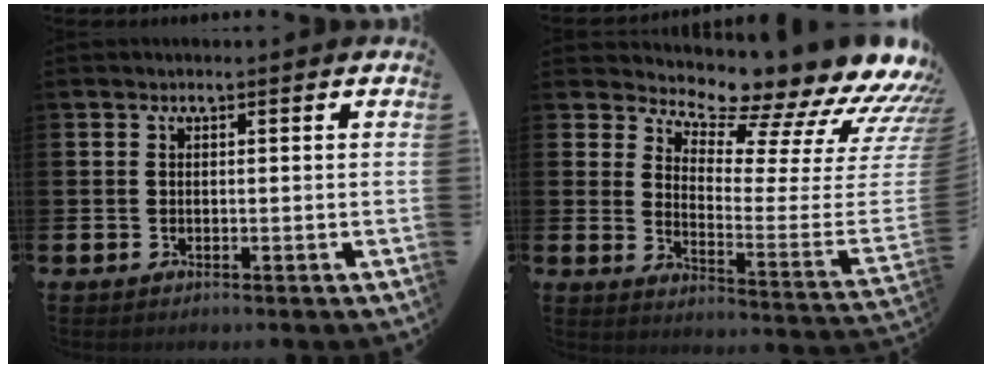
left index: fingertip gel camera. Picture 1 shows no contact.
{"total": 9.3, "force": [8.5, 1.9, 3.2], "torque": [-0.059, -0.105, 0.133]}